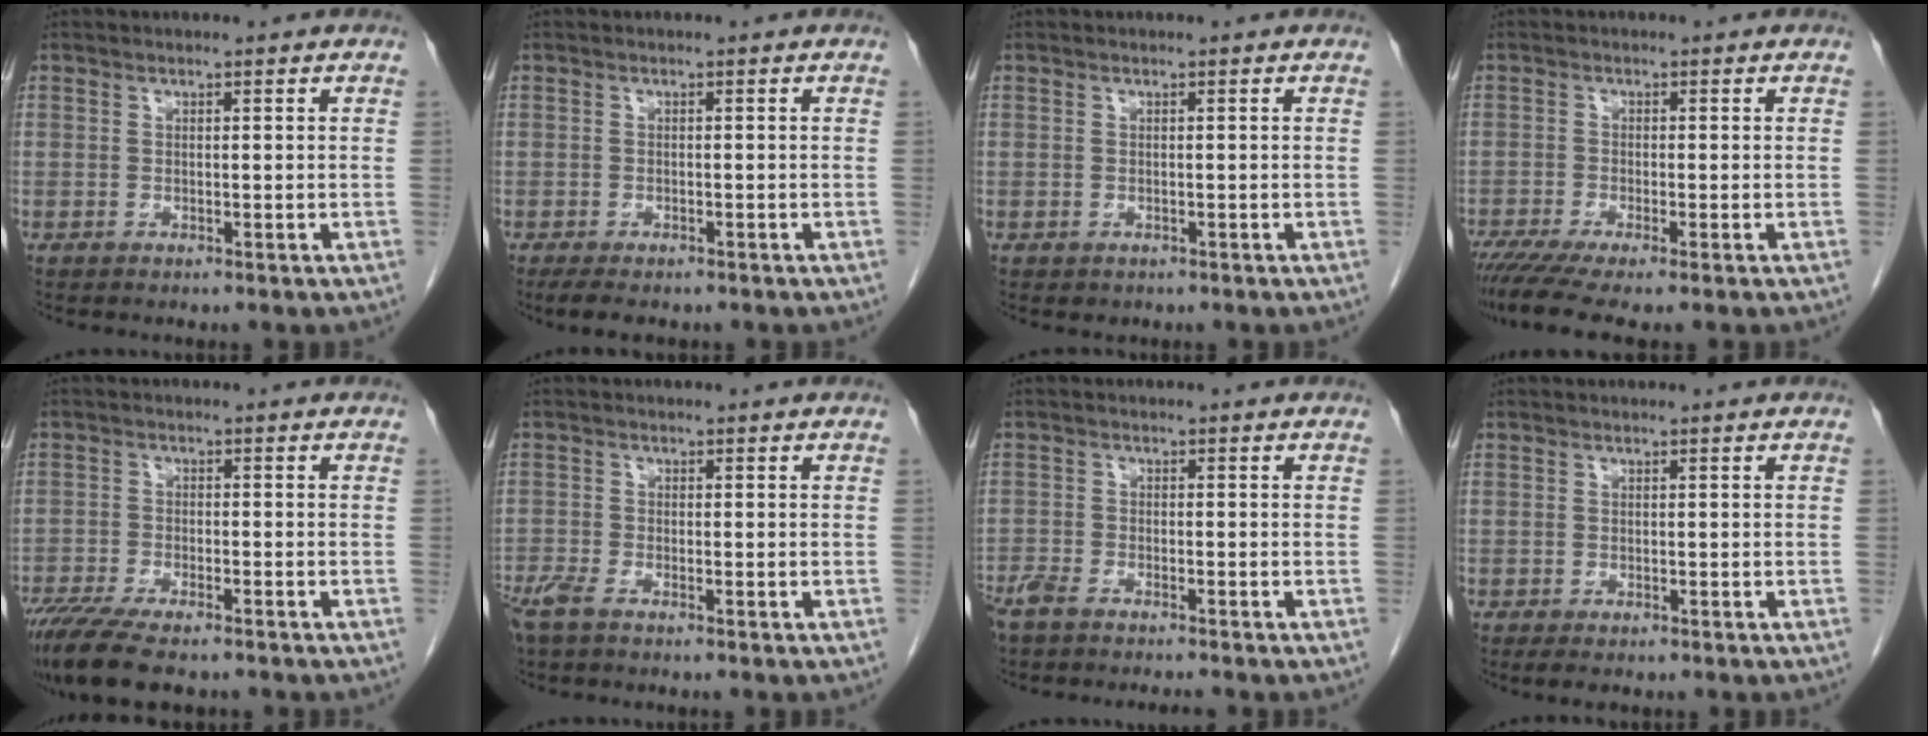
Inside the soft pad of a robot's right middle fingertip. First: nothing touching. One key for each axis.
{"total": 4.4, "fx": -3.4, "fy": 1.6, "fz": 2.3, "tx": -0.036, "ty": -0.010, "tz": -0.047}
{"total": 0.5, "fx": -0.3, "fy": 0.5, "fz": 0.1, "tx": -0.005, "ty": 0.002, "tz": 0.000}
{"total": 6.8, "fx": -5.1, "fy": 0.4, "fz": 4.5, "tx": -0.073, "ty": -0.016, "tz": -0.087}
{"total": 11.0, "fx": -8.8, "fy": 2.4, "fz": 6.1, "tx": -0.100, "ty": -0.019, "tz": -0.141}
{"total": 3.5, "fx": -2.7, "fy": 0.8, "fz": 2.1, "tx": -0.051, "ty": -0.009, "tz": -0.052}
{"total": 6.5, "fx": -5.8, "fy": 0.9, "fz": 3.0, "tx": -0.053, "ty": -0.009, "tz": -0.098}
{"total": 2.0, "fx": -1.5, "fy": 0.7, "fz": 1.1, "tx": -0.016, "ty": -0.004, "tz": -0.018}